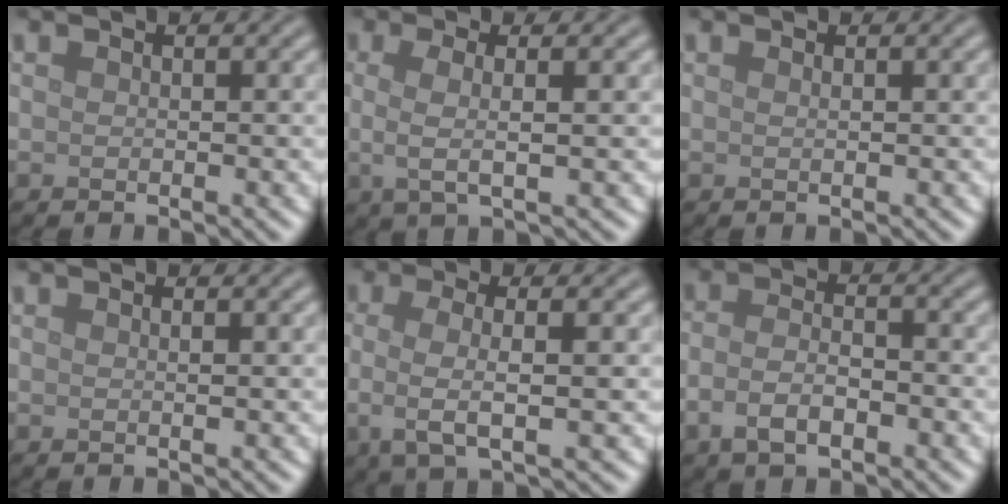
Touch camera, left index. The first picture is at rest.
{"total": 3.5, "force": [0.2, 1.0, 3.3], "torque": [-0.060, -0.001, 0.001]}
{"total": 0.7, "force": [0.3, 0.3, 0.6], "torque": [-0.003, 0.000, -0.002]}
{"total": 0.7, "force": [0.1, 0.2, 0.7], "torque": [-0.004, 0.003, -0.001]}
{"total": 4.6, "force": [-0.3, 1.4, 4.4], "torque": [-0.079, -0.003, -0.009]}
{"total": 3.8, "force": [-1.5, 1.7, 3.0], "torque": [-0.063, 0.000, -0.033]}